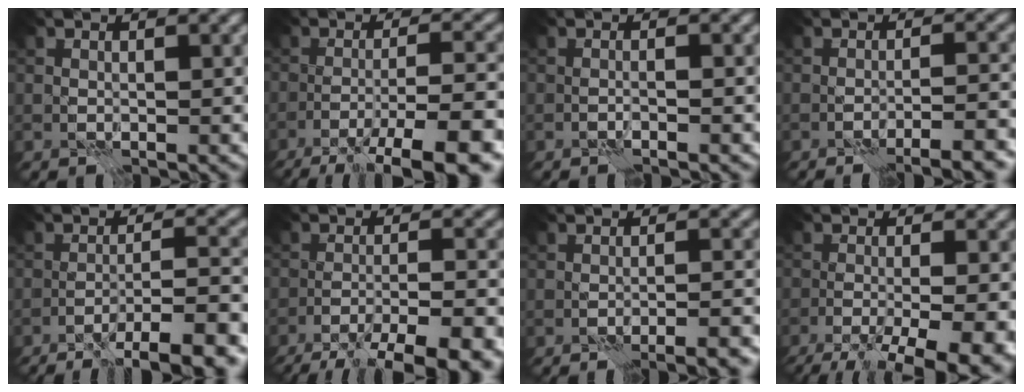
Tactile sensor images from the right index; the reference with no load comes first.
{"total": 10.0, "force": [-6.8, 1.3, 7.2], "torque": [-0.097, 0.009, -0.106]}
{"total": 0.8, "force": [-0.5, -0.4, 0.4], "torque": [-0.004, 0.002, -0.016]}
{"total": 4.7, "force": [-3.4, 0.6, 3.3], "torque": [-0.035, 0.011, -0.050]}
{"total": 8.2, "force": [-5.8, 0.9, 5.7], "torque": [-0.070, 0.016, -0.087]}
{"total": 11.3, "force": [-8.9, 2.0, 6.6], "torque": [-0.098, -0.011, -0.124]}
{"total": 3.8, "force": [-2.7, 0.4, 2.6], "torque": [-0.024, 0.014, -0.039]}
{"total": 12.4, "force": [-8.2, 3.2, 8.7], "torque": [-0.102, -0.024, -0.099]}